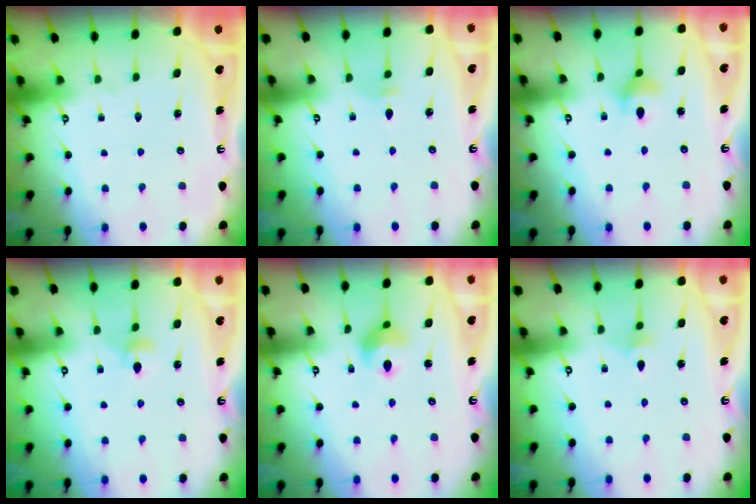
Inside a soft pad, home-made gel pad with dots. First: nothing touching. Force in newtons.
{"total": 2.8, "press": 2.7, "slide": 0.6}
{"total": 4.2, "press": 4.1, "slide": 0.6}
{"total": 3.6, "press": 3.4, "slide": 1.0}
{"total": 6.9, "press": 6.9, "slide": 0.5}
{"total": 2.1, "press": 2.1, "slide": 0.5}